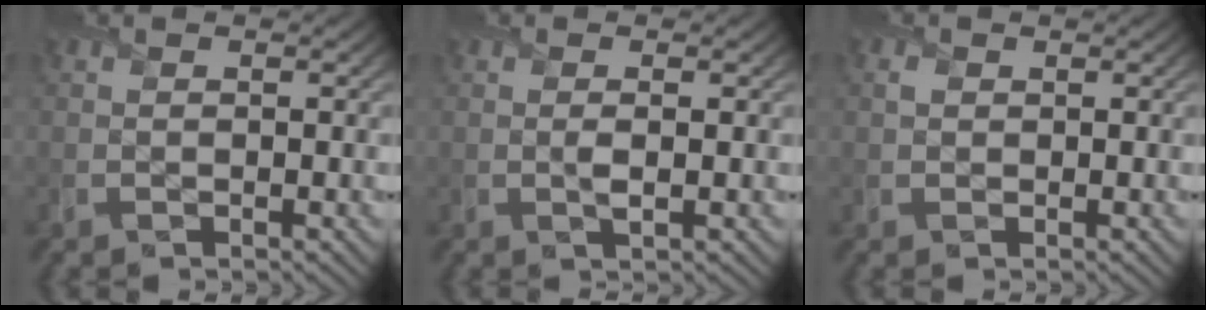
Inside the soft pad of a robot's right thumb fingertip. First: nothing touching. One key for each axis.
{"total": 1.4, "fx": 0.2, "fy": 0.2, "fz": 1.4, "tx": -0.029, "ty": 0.001, "tz": 0.000}
{"total": 1.0, "fx": 0.5, "fy": 0.8, "fz": 0.4, "tx": -0.009, "ty": 0.000, "tz": 0.008}